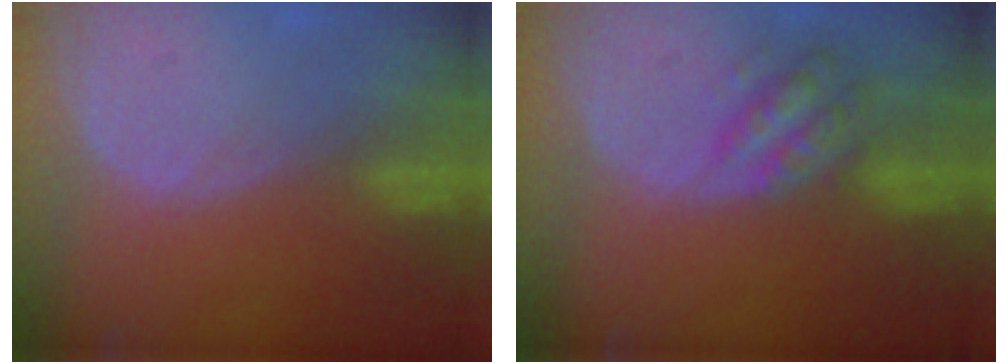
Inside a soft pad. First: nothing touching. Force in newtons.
{"total": 6.2, "press": 5.6, "slide": 2.6}